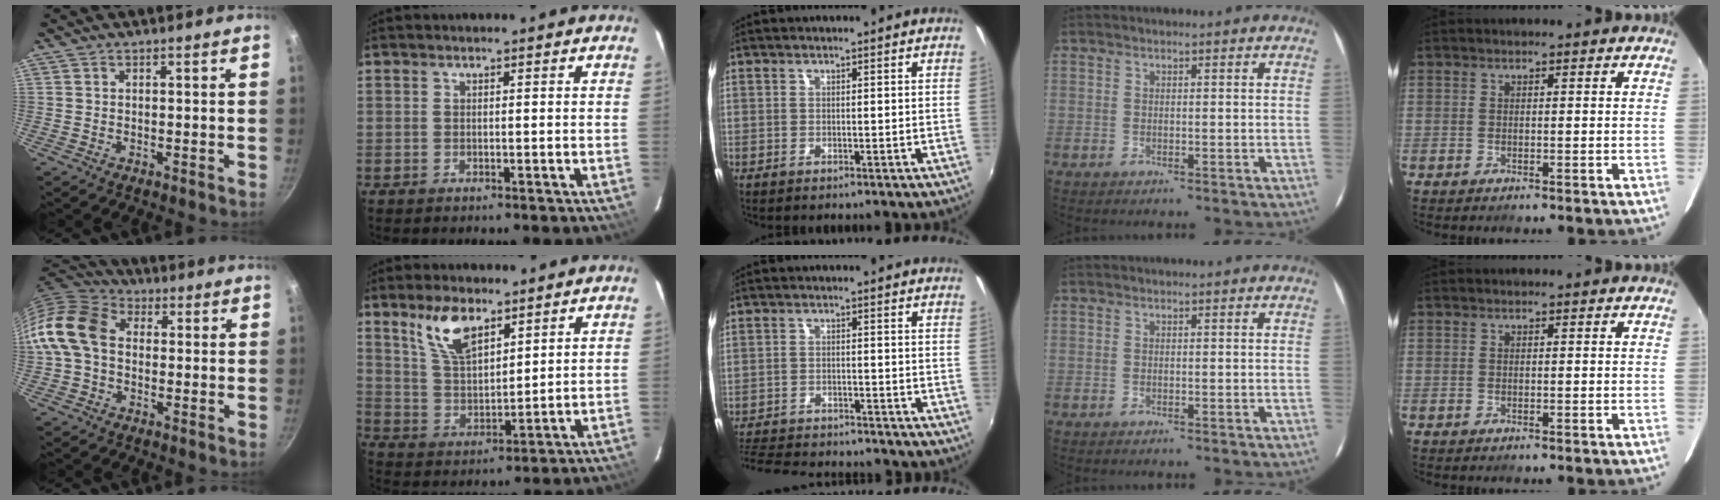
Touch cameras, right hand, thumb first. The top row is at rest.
{"thumb": {"total": 12.7, "force": [0.1, 9.5, 8.5], "torque": [-0.143, 0.029, -0.019]}, "index": {"total": 9.8, "force": [6.3, 4.2, 6.2], "torque": [-0.117, 0.009, 0.131]}, "middle": {"total": 14.5, "force": [-12.9, 3.9, 5.4], "torque": [-0.129, -0.013, -0.196]}}